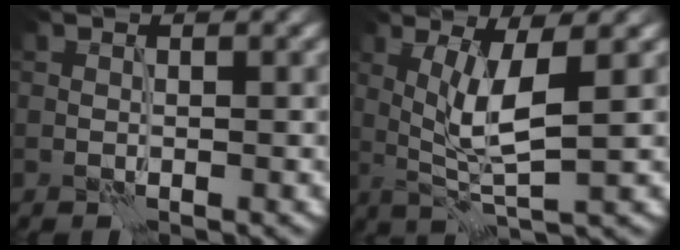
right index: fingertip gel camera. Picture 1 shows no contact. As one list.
[{"total": 4.9, "force": [0.9, 0.8, 4.8], "torque": [-0.101, -0.005, 0.023]}]